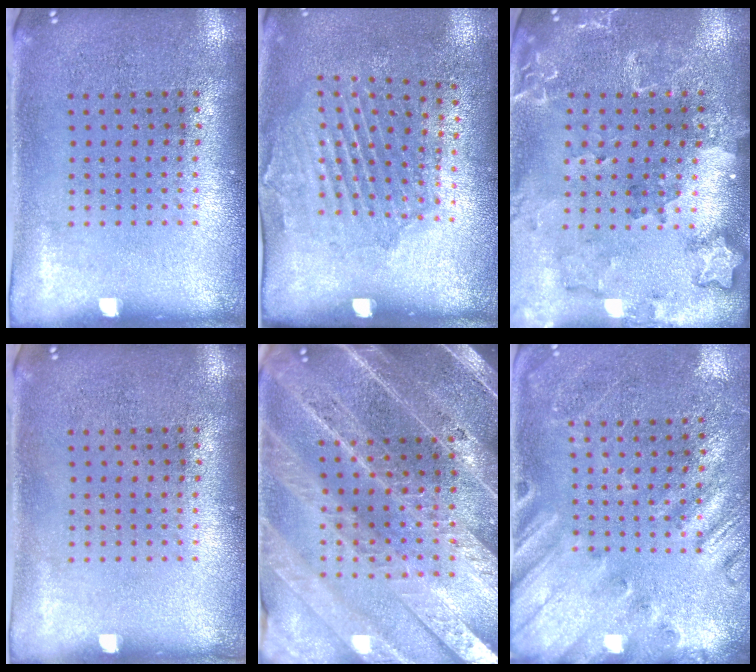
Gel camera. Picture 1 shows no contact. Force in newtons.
{"total": 1.8, "press": 1.3, "slide": 1.2}
{"total": 1.8, "press": 1.7, "slide": 0.4}
{"total": 0.0}
{"total": 4.8, "press": 4.3, "slide": 2.2}
{"total": 2.2, "press": 2.0, "slide": 1.0}